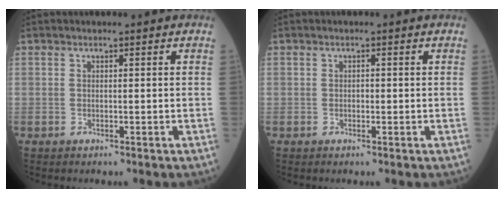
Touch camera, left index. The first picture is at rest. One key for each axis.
{"total": 0.6, "fx": -0.3, "fy": 0.4, "fz": 0.4, "tx": -0.007, "ty": -0.002, "tz": -0.007}